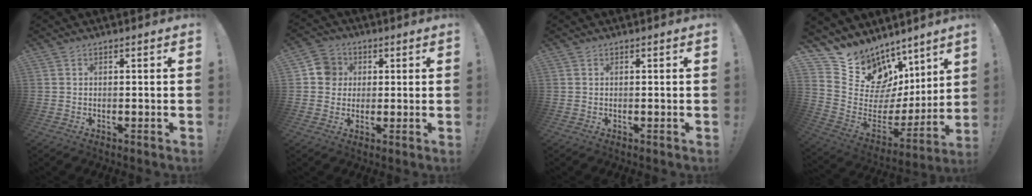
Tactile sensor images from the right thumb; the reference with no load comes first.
{"total": 7.5, "force": [1.2, 7.2, 2.0], "torque": [-0.016, 0.003, 0.024]}
{"total": 0.0}
{"total": 11.7, "force": [8.3, 7.7, 2.8], "torque": [-0.051, -0.097, 0.172]}